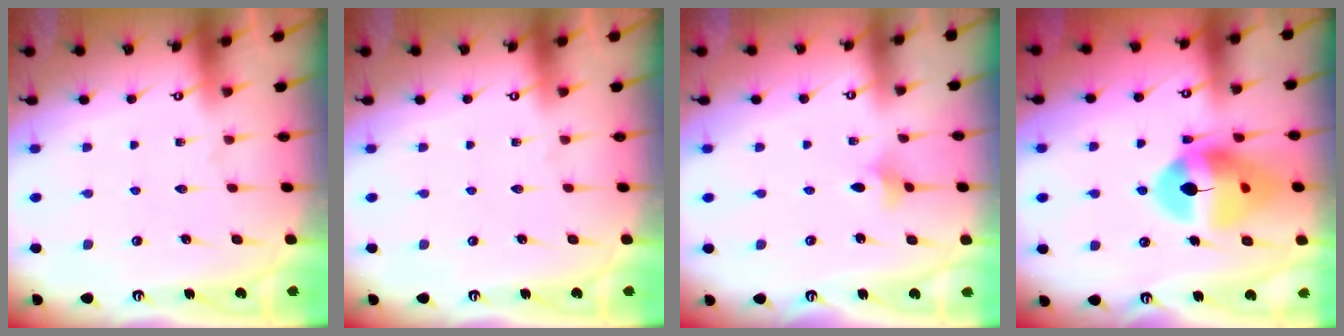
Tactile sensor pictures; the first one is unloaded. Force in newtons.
{"total": 0.0}
{"total": 2.0, "press": 2.0, "slide": 0.4}
{"total": 15.4, "press": 15.3, "slide": 1.8}